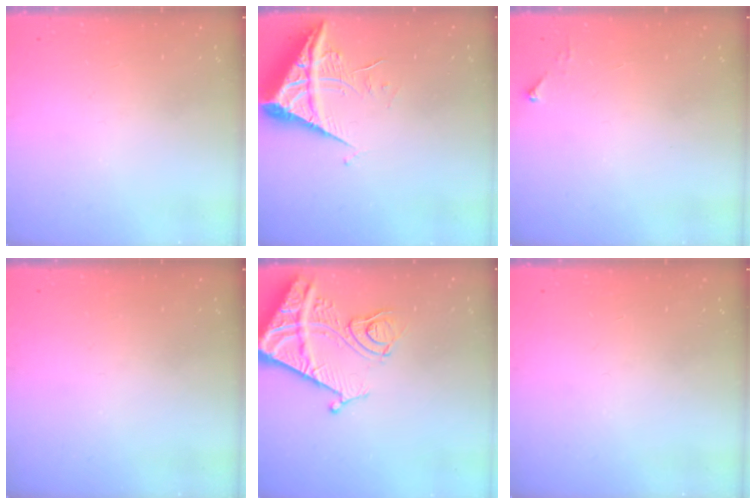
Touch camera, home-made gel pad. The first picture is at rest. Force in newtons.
{"total": 7.8, "press": 7.7, "slide": 0.9}
{"total": 3.1, "press": 3.1, "slide": 0.4}
{"total": 0.0}
{"total": 13.8, "press": 13.8, "slide": 1.4}
{"total": 0.0}